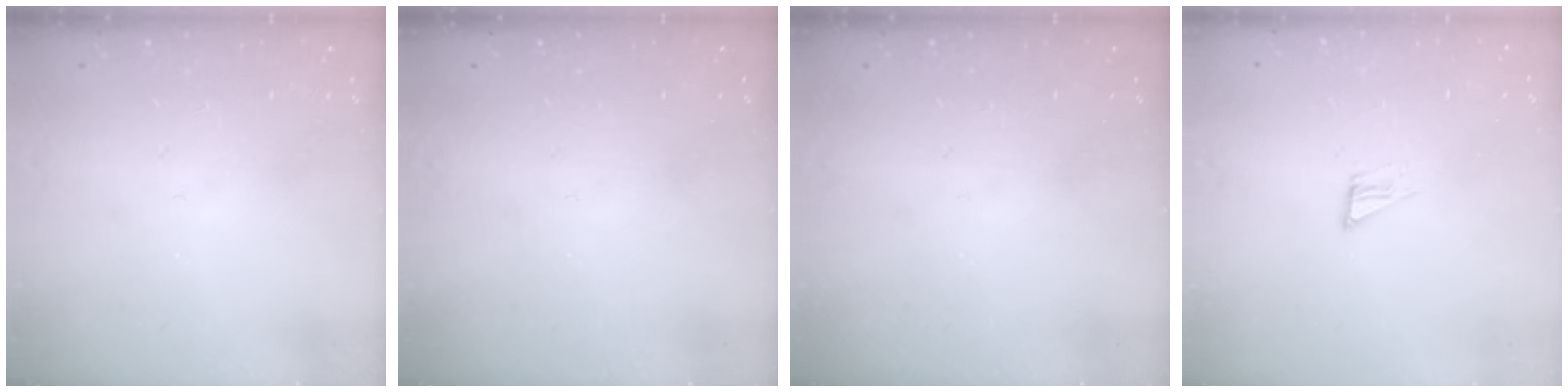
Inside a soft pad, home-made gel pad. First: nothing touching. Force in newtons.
{"total": 0.0}
{"total": 0.0}
{"total": 4.3, "press": 4.3, "slide": 0.3}